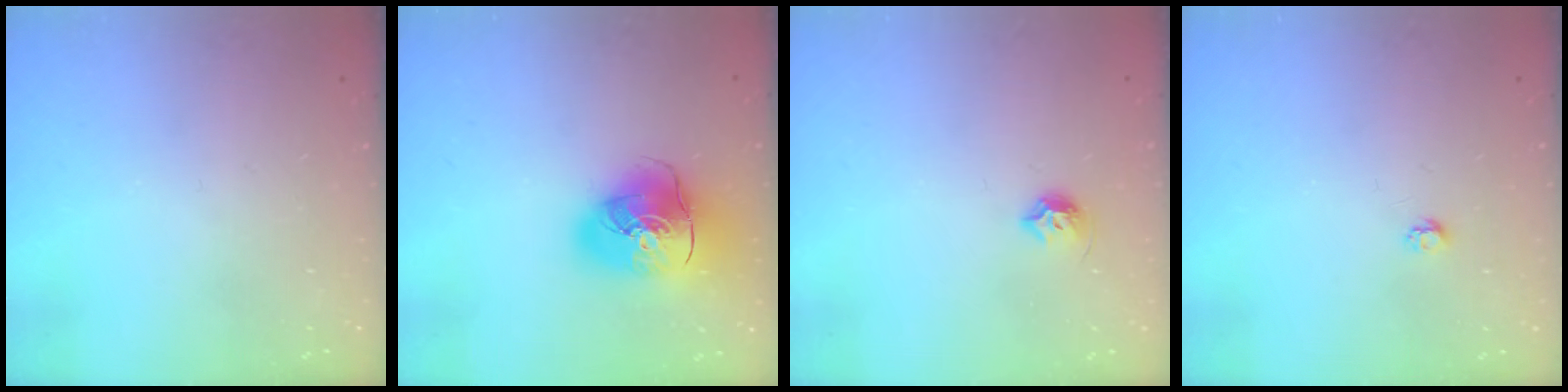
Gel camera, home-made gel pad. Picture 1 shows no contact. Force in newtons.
{"total": 18.6, "press": 18.3, "slide": 3.1}
{"total": 6.0, "press": 5.9, "slide": 1.1}
{"total": 2.7, "press": 2.7, "slide": 0.4}